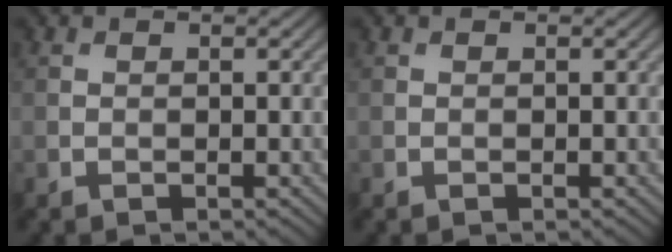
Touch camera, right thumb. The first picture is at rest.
{"total": 0.0}